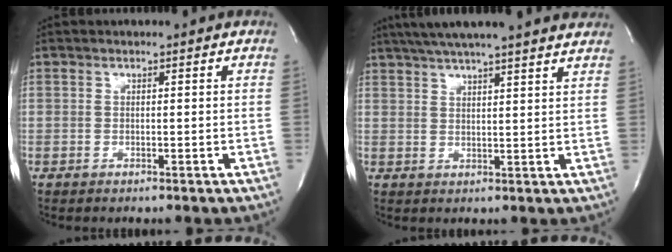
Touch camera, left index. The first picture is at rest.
{"total": 18.8, "force": [16.3, 0.9, 9.3], "torque": [-0.158, 0.032, 0.217]}